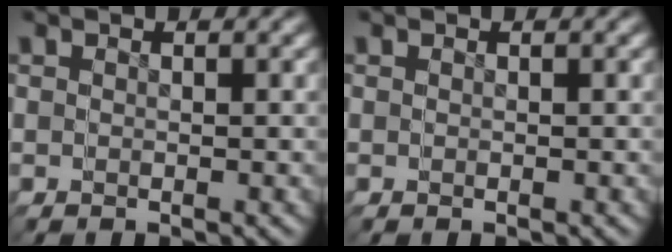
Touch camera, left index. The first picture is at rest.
{"total": 0.0}